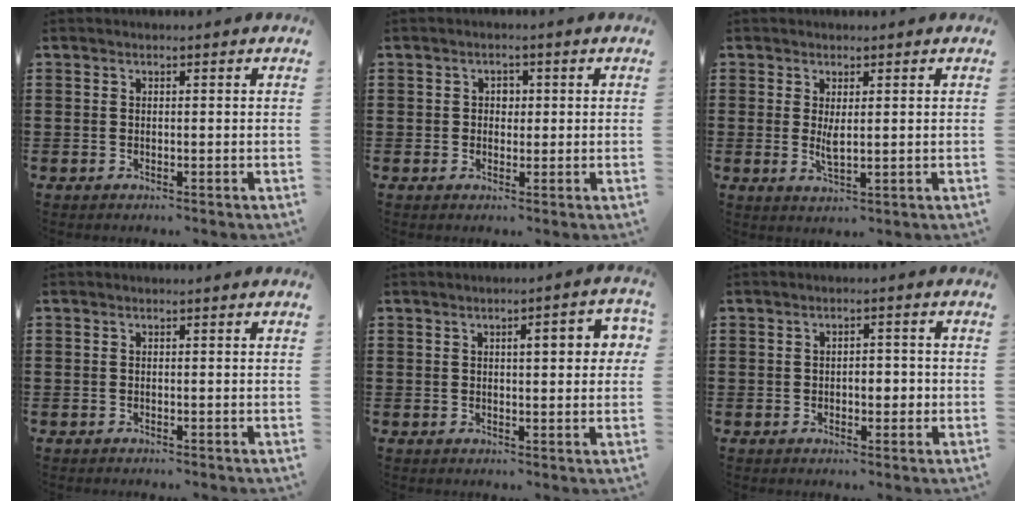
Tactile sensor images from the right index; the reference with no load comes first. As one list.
[{"total": 1.6, "force": [0.1, 1.5, 0.7], "torque": [-0.019, 0.009, 0.000]}, {"total": 2.5, "force": [0.7, 0.5, 2.4], "torque": [-0.047, -0.001, 0.011]}, {"total": 0.0}, {"total": 4.3, "force": [0.9, 1.0, 4.1], "torque": [-0.062, 0.001, 0.008]}, {"total": 2.8, "force": [-0.7, 1.7, 2.2], "torque": [-0.043, 0.004, -0.015]}]